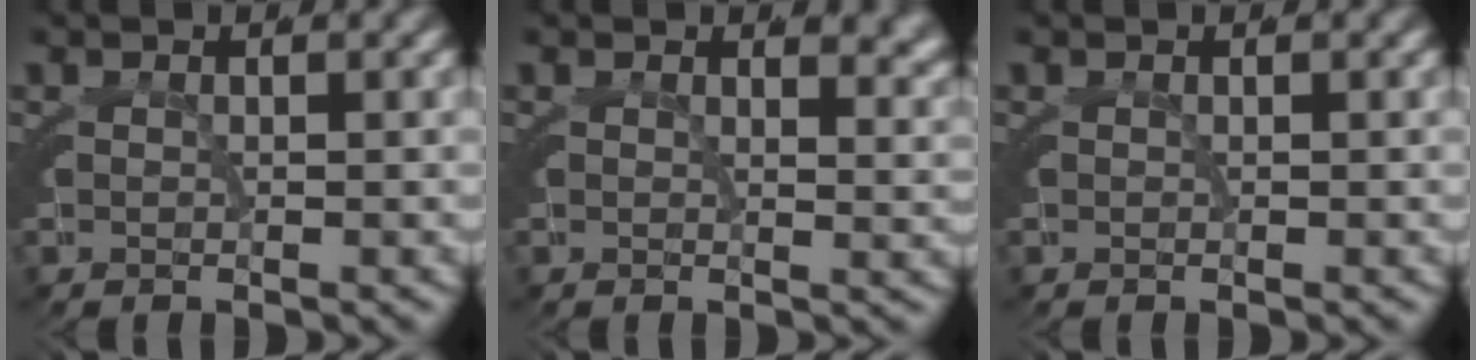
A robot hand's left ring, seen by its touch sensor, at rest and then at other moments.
{"total": 2.6, "force": [1.9, 1.0, 1.5], "torque": [-0.014, -0.003, 0.024]}
{"total": 0.0}